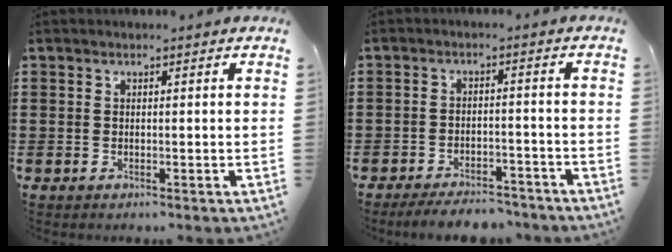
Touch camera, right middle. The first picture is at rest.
{"total": 4.3, "force": [-4.1, 0.6, 0.9], "torque": [-0.015, 0.005, -0.083]}